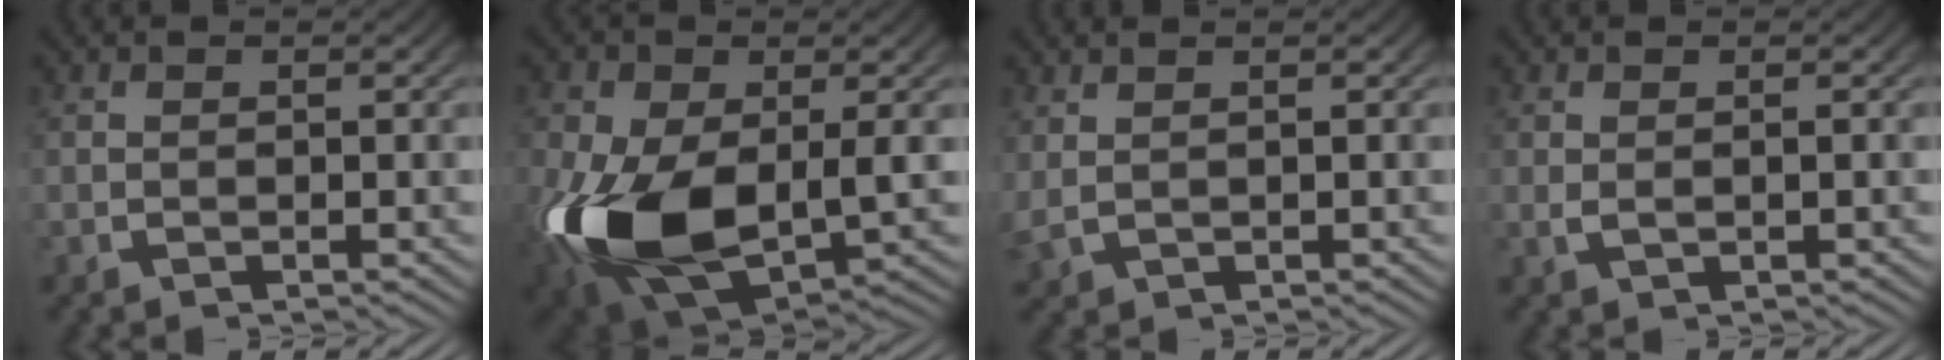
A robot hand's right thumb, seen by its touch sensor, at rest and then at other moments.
{"total": 14.5, "force": [-2.7, 9.1, 11.0], "torque": [-0.253, -0.067, -0.017]}
{"total": 1.4, "force": [0.7, 0.9, 0.9], "torque": [-0.025, -0.001, 0.022]}
{"total": 1.0, "force": [0.1, 0.4, 0.9], "torque": [-0.025, -0.004, 0.007]}